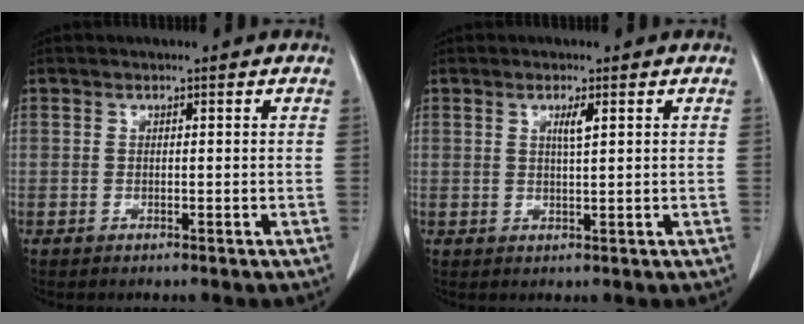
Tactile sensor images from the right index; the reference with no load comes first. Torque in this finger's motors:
{"motor_torque": [0.22, 0.09, 0.04, 0.04]}